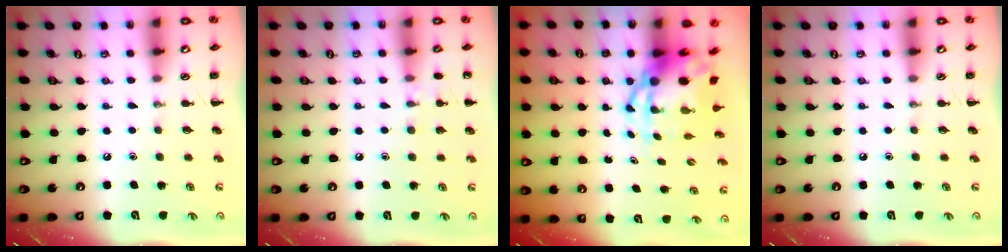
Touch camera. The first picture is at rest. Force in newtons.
{"total": 6.0, "press": 5.7, "slide": 2.0}
{"total": 8.3, "press": 7.9, "slide": 2.4}
{"total": 0.0}